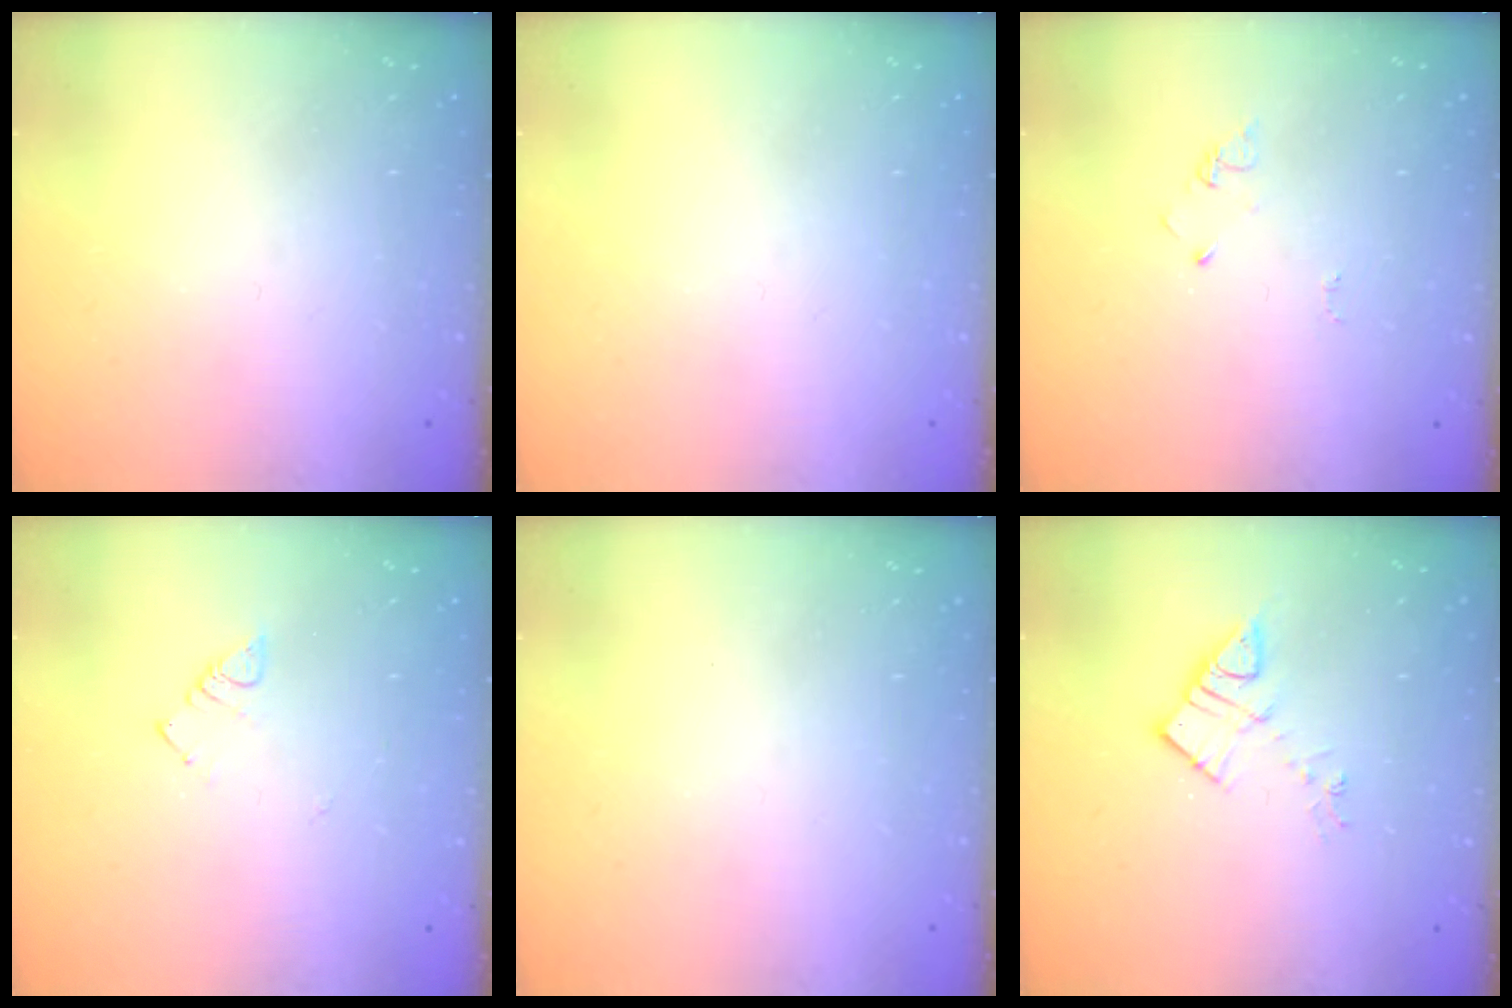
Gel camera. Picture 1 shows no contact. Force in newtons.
{"total": 0.0}
{"total": 2.9, "press": 2.9, "slide": 0.3}
{"total": 3.0, "press": 2.9, "slide": 0.4}
{"total": 0.0}
{"total": 7.9, "press": 7.9, "slide": 0.4}